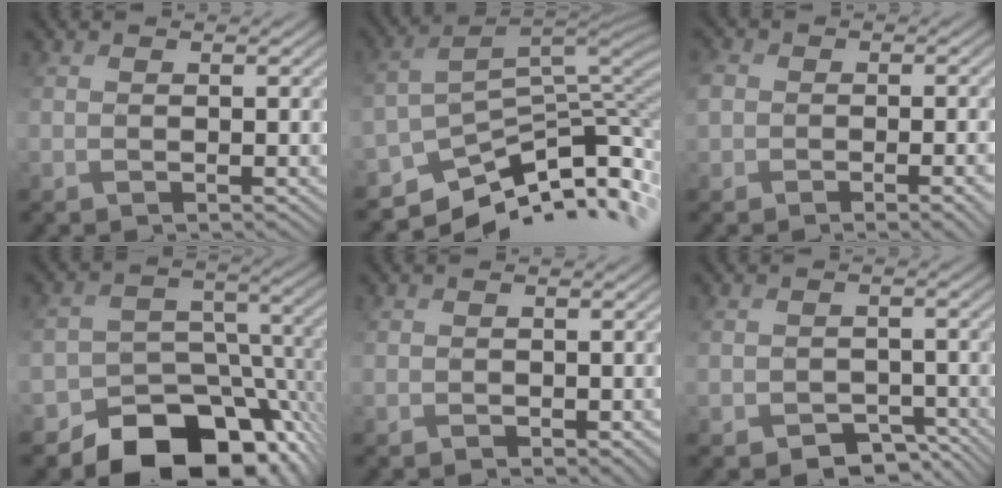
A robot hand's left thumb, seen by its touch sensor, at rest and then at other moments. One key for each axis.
{"total": 10.9, "fx": -8.4, "fy": 3.2, "fz": 6.1, "tx": -0.117, "ty": 0.002, "tz": -0.141}
{"total": 7.0, "fx": -2.7, "fy": 4.6, "fz": 4.5, "tx": -0.056, "ty": 0.006, "tz": -0.034}
{"total": 13.2, "fx": -8.9, "fy": 7.6, "fz": 6.0, "tx": -0.089, "ty": -0.019, "tz": -0.138}
{"total": 2.7, "fx": -1.4, "fy": 1.9, "fz": 1.3, "tx": -0.014, "ty": -0.003, "tz": -0.012}
{"total": 3.7, "fx": -2.8, "fy": 2.4, "fz": 0.7, "tx": -0.008, "ty": -0.004, "tz": -0.041}